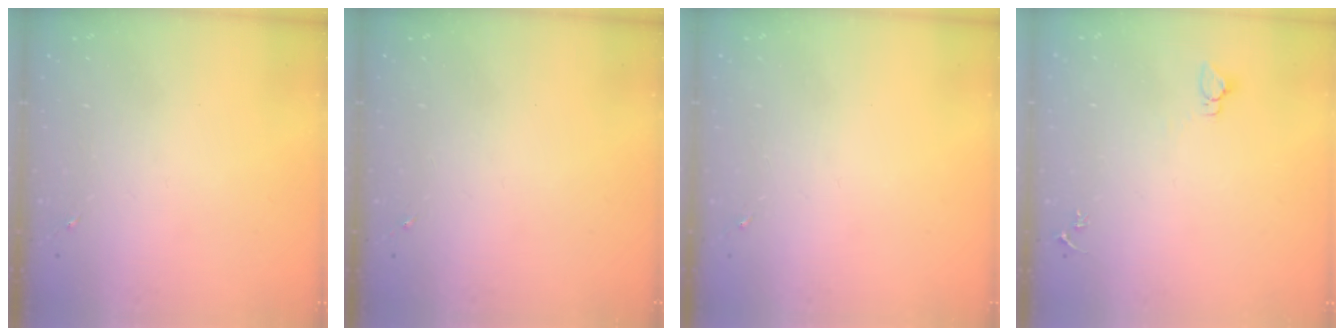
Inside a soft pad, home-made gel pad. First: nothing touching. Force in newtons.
{"total": 0.0}
{"total": 0.0}
{"total": 2.9, "press": 2.9, "slide": 0.1}